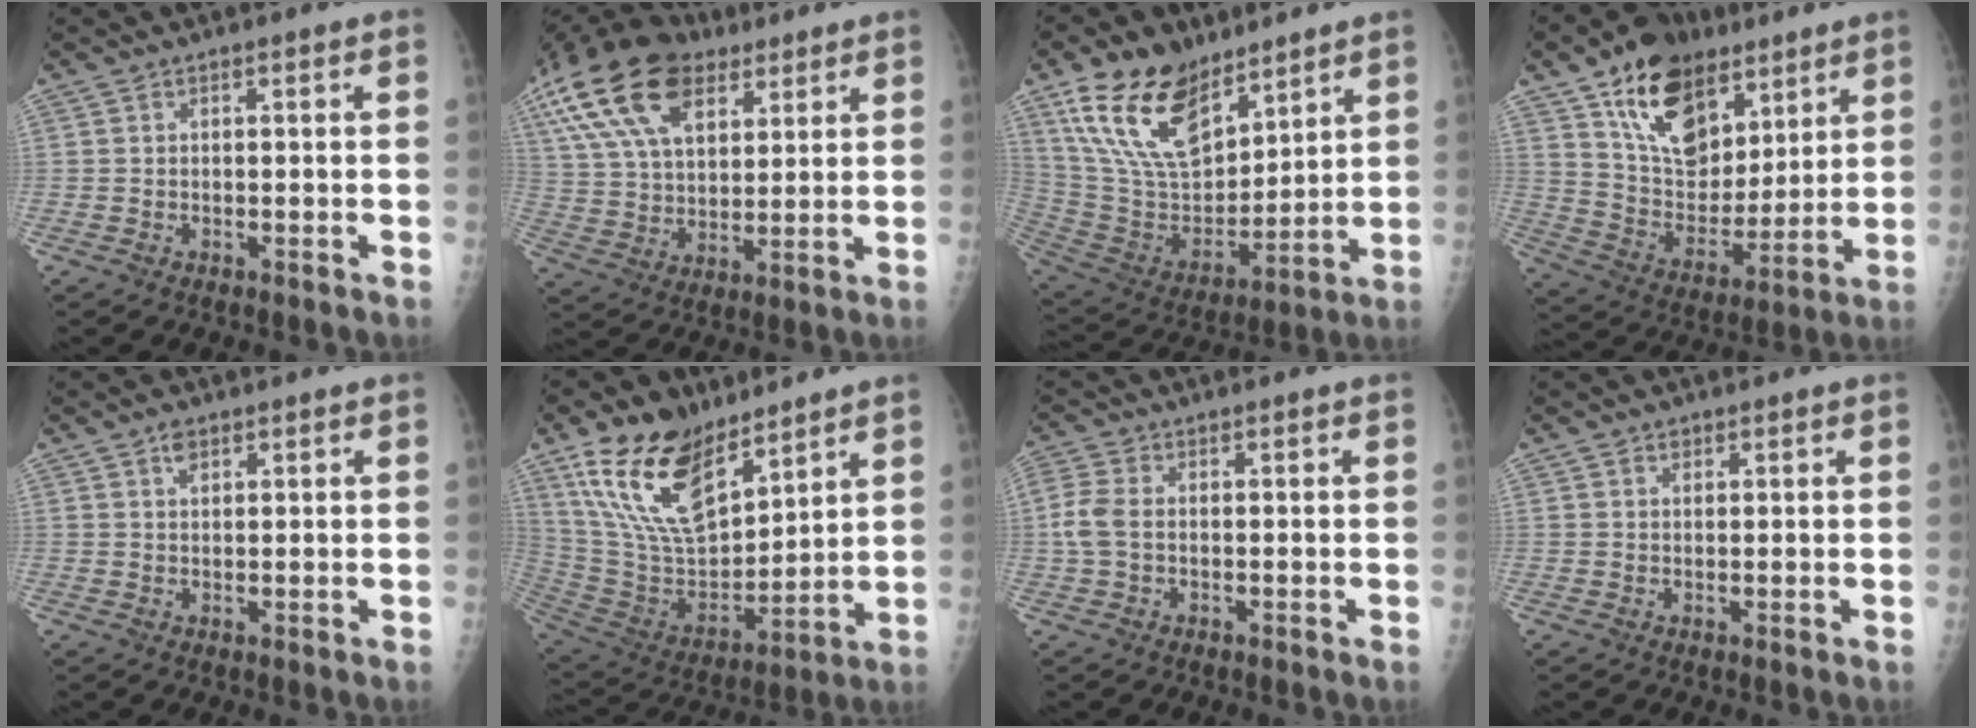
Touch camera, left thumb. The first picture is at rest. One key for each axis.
{"total": 26.7, "fx": 13.6, "fy": 15.9, "fz": 16.5, "tx": -0.356, "ty": 0.025, "tz": 0.250}
{"total": 20.3, "fx": 12.8, "fy": 10.7, "fz": 11.5, "tx": -0.177, "ty": -0.052, "tz": 0.253}
{"total": 20.4, "fx": 11.7, "fy": 12.6, "fz": 10.9, "tx": -0.135, "ty": -0.048, "tz": 0.207}
{"total": 2.2, "fx": 1.3, "fy": 1.4, "fz": 1.2, "tx": -0.012, "ty": -0.006, "tz": 0.021}
{"total": 20.3, "fx": 13.0, "fy": 9.8, "fz": 12.2, "tx": -0.192, "ty": -0.058, "tz": 0.258}
{"total": 4.1, "fx": 0.0, "fy": 2.7, "fz": 3.2, "tx": -0.091, "ty": 0.006, "tz": -0.007}
{"total": 1.4, "fx": 0.7, "fy": 1.1, "fz": 0.5, "tx": 0.001, "ty": -0.003, "tz": 0.010}